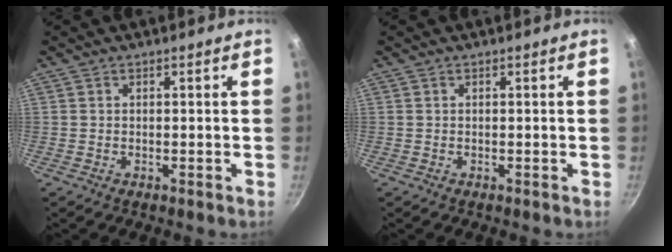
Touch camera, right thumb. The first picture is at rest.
{"total": 0.0}